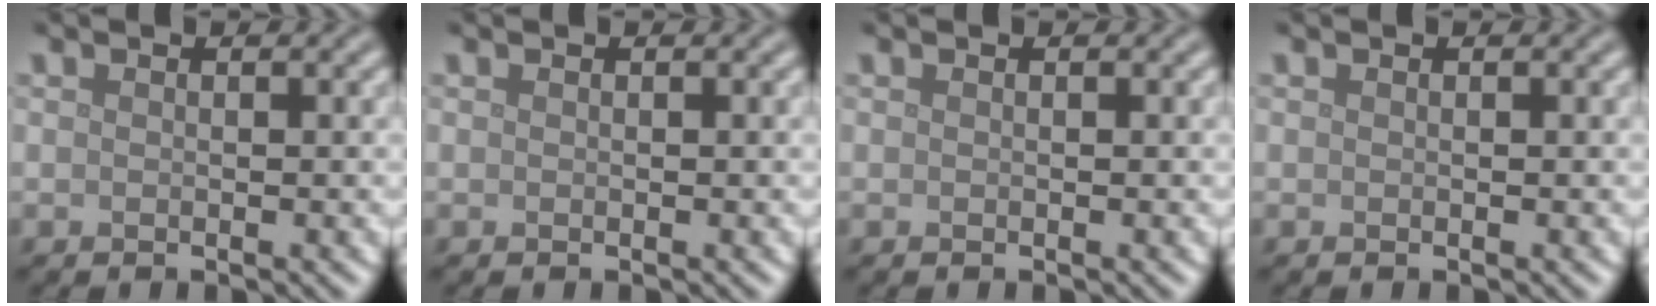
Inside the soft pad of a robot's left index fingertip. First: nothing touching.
{"total": 0.0}
{"total": 0.0}
{"total": 0.0}